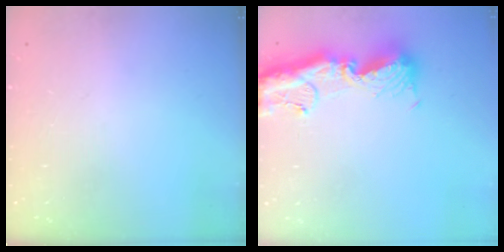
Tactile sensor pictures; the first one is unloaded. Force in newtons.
{"total": 15.0, "press": 14.9, "slide": 1.8}